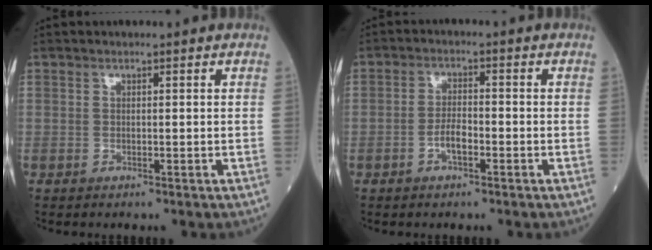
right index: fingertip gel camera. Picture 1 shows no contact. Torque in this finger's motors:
{"motor_torque": [0.10, 0.11, 0.08, 0.02]}